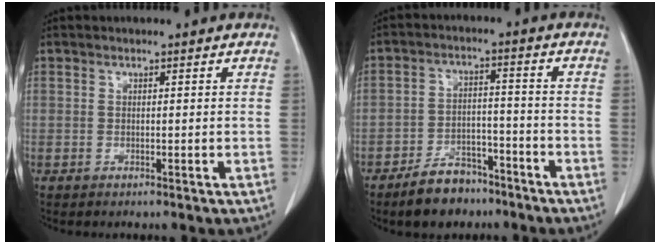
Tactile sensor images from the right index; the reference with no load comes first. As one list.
[{"total": 8.4, "force": [-6.3, 4.3, 3.6], "torque": [-0.070, 0.009, -0.105]}]